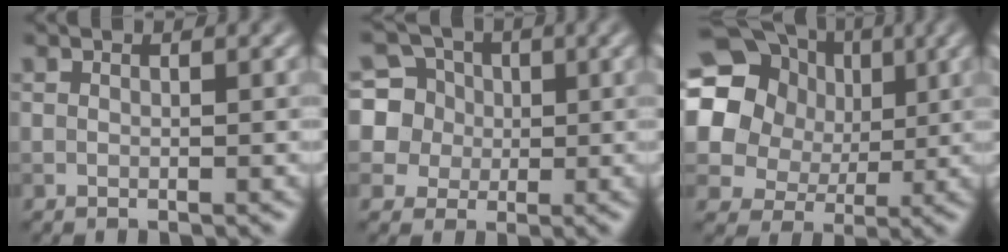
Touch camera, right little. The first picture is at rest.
{"total": 9.0, "force": [2.6, 8.2, 2.5], "torque": [-0.080, 0.041, 0.039]}
{"total": 16.5, "force": [5.2, 14.3, 6.4], "torque": [-0.161, 0.015, 0.092]}